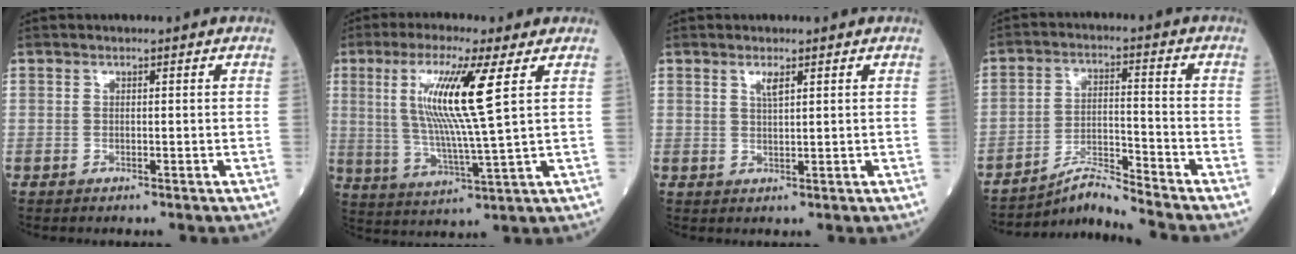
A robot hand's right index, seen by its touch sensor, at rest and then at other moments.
{"total": 12.1, "force": [3.6, -0.8, 11.5], "torque": [-0.233, -0.006, 0.065]}
{"total": 1.7, "force": [1.0, 0.1, 1.4], "torque": [-0.031, -0.001, 0.020]}
{"total": 6.6, "force": [-6.2, -2.0, 1.1], "torque": [-0.032, -0.003, -0.110]}